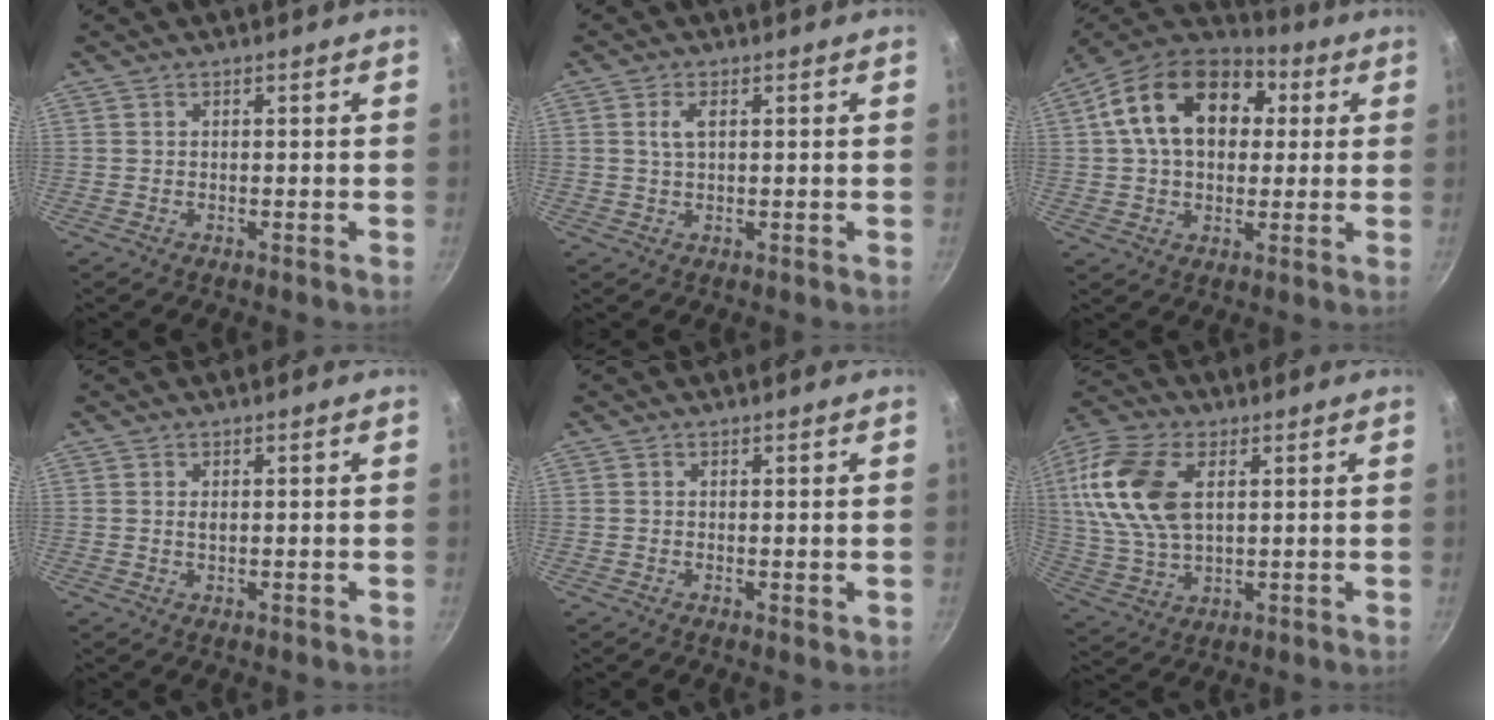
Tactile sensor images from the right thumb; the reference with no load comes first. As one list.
[{"total": 2.7, "force": [0.8, 1.3, 2.2], "torque": [-0.042, 0.002, 0.017]}, {"total": 19.8, "force": [4.7, 13.6, 13.5], "torque": [-0.208, 0.022, 0.061]}, {"total": 1.2, "force": [0.3, 0.7, 1.0], "torque": [-0.017, 0.000, 0.004]}, {"total": 0.8, "force": [0.2, 0.4, 0.7], "torque": [-0.011, -0.003, 0.001]}, {"total": 17.6, "force": [4.6, 10.4, 13.4], "torque": [-0.267, -0.002, 0.088]}]